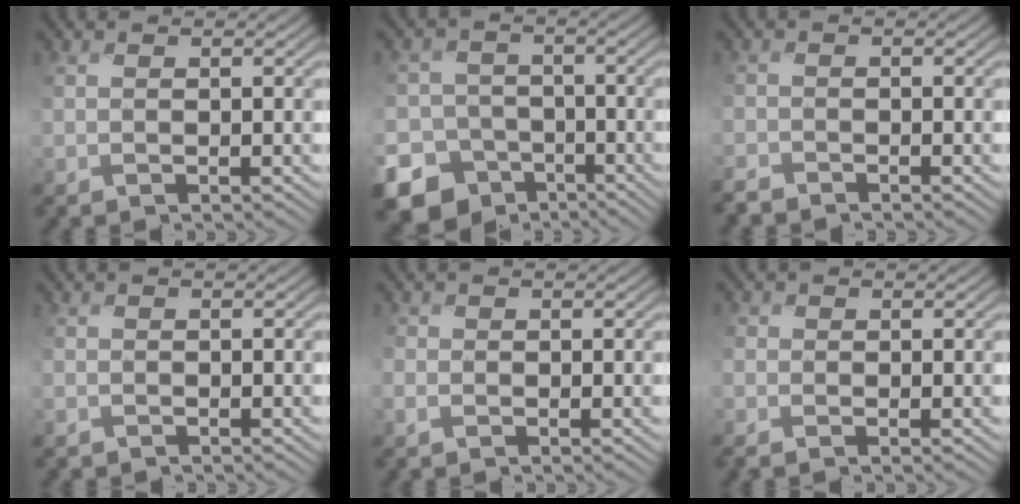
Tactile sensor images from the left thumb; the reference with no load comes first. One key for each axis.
{"total": 15.9, "fx": -9.2, "fy": 12.5, "fz": 3.0, "tx": -0.113, "ty": -0.067, "tz": -0.151}
{"total": 2.6, "fx": -2.4, "fy": 0.7, "fz": 0.5, "tx": -0.012, "ty": -0.011, "tz": -0.055}
{"total": 1.0, "fx": -0.8, "fy": 0.6, "fz": 0.0, "tx": -0.002, "ty": -0.005, "tz": -0.021}
{"total": 1.4, "fx": -0.6, "fy": 1.1, "fz": 0.5, "tx": -0.014, "ty": -0.003, "tz": -0.019}
{"total": 1.9, "fx": -1.0, "fy": 1.4, "fz": 0.8, "tx": -0.023, "ty": -0.007, "tz": -0.027}